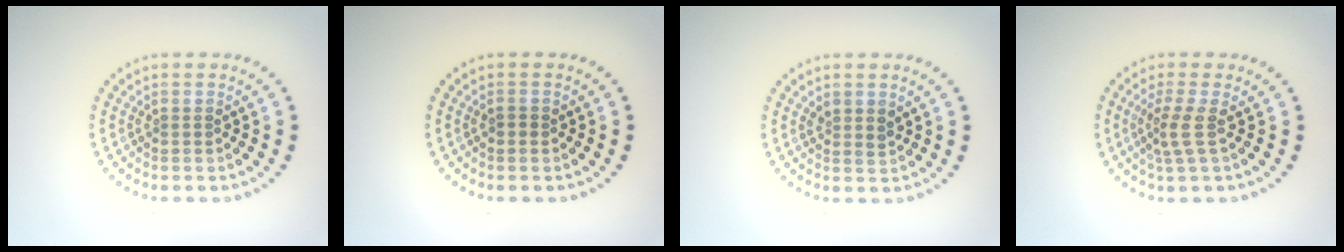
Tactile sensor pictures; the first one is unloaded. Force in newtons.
{"total": 0.8, "press": 0.8, "slide": 0.2}
{"total": 1.2, "press": 1.0, "slide": 0.6}
{"total": 2.3, "press": 1.7, "slide": 1.5}